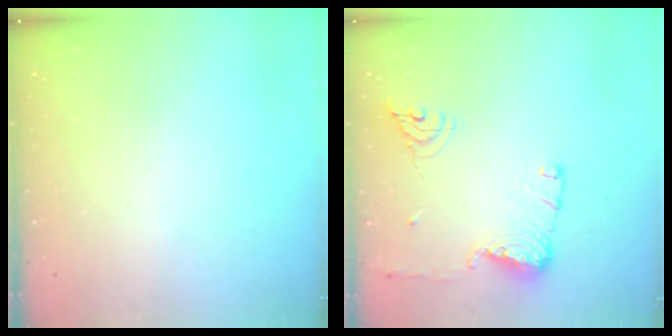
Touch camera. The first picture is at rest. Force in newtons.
{"total": 12.0, "press": 11.9, "slide": 1.6}